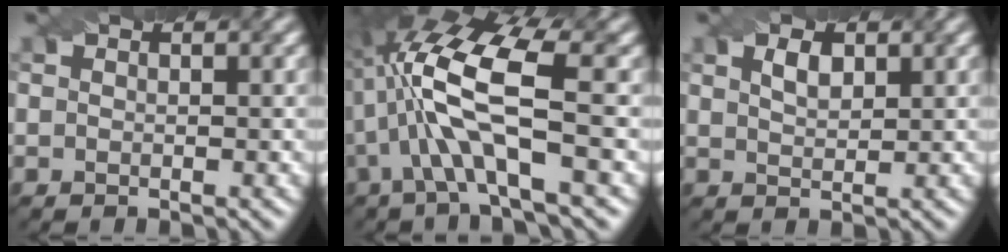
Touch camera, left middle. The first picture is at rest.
{"total": 8.5, "force": [-0.2, 2.4, 8.1], "torque": [-0.168, 0.015, -0.006]}
{"total": 1.8, "force": [1.0, 0.9, 1.2], "torque": [-0.026, 0.003, 0.021]}